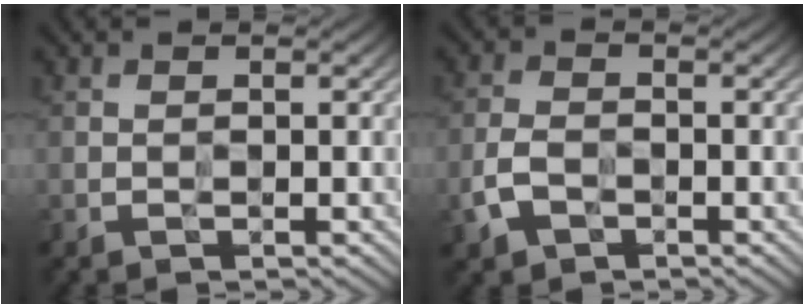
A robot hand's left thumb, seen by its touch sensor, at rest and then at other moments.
{"total": 4.4, "force": [-2.5, 2.7, 2.2], "torque": [-0.048, -0.009, -0.053]}